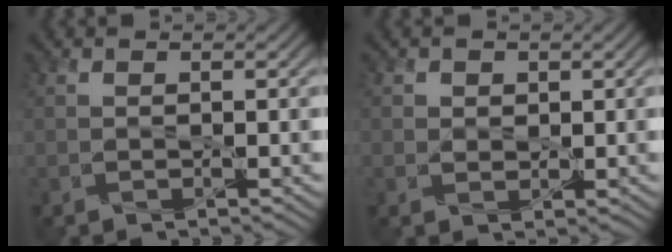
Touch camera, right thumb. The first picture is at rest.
{"total": 1.6, "force": [0.7, 1.4, 0.4], "torque": [-0.010, -0.004, 0.010]}